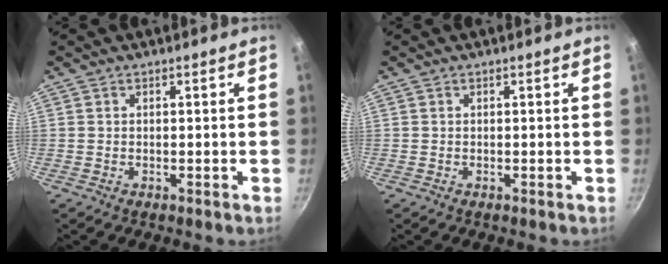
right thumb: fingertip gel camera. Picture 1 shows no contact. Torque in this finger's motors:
{"motor_torque": [-0.80, -0.27, -0.28, 0.28, -0.02]}